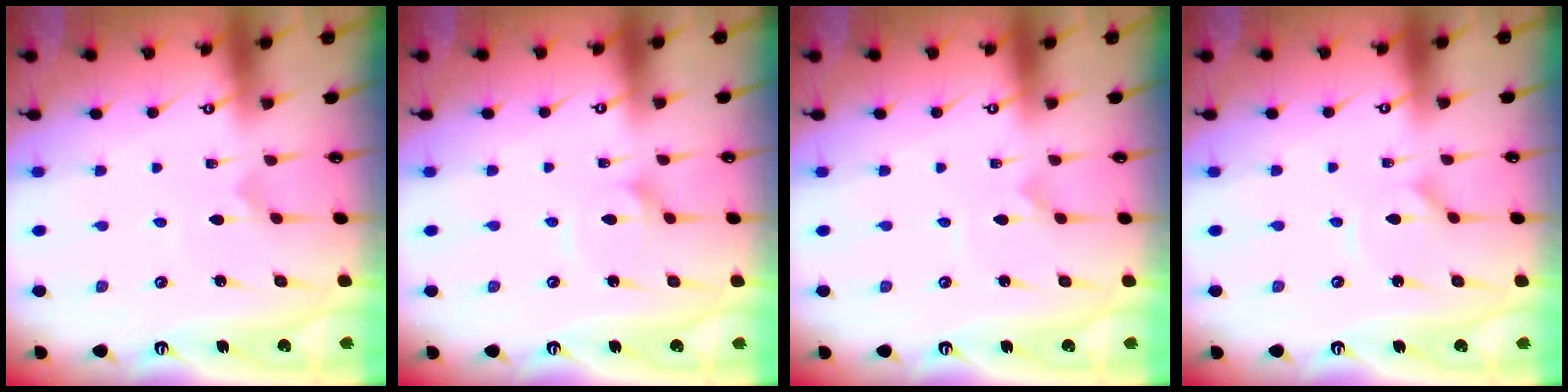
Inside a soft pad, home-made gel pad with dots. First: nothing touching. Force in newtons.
{"total": 2.0, "press": 2.0, "slide": 0.1}
{"total": 0.6, "press": 0.5, "slide": 0.1}
{"total": 0.9, "press": 0.9, "slide": 0.0}